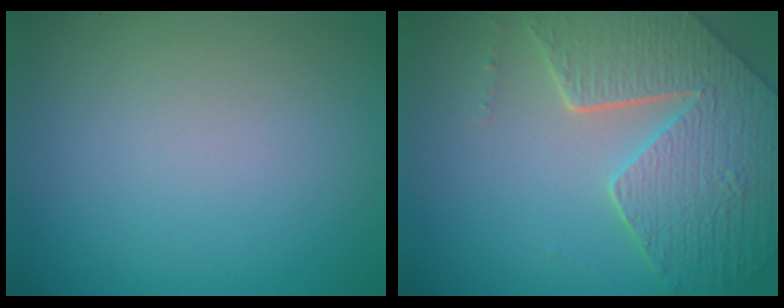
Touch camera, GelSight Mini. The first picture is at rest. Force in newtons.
{"total": 7.9, "press": 5.8, "slide": 5.5}